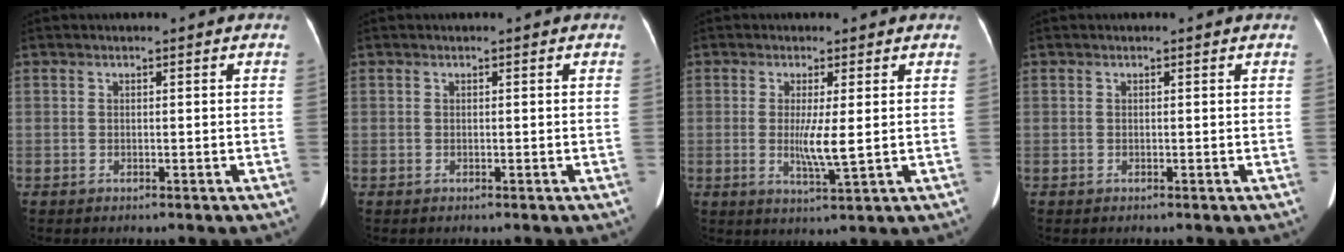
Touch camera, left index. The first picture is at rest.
{"total": 0.0}
{"total": 4.2, "force": [-0.2, -0.1, 4.2], "torque": [-0.087, -0.012, 0.004]}
{"total": 0.0}